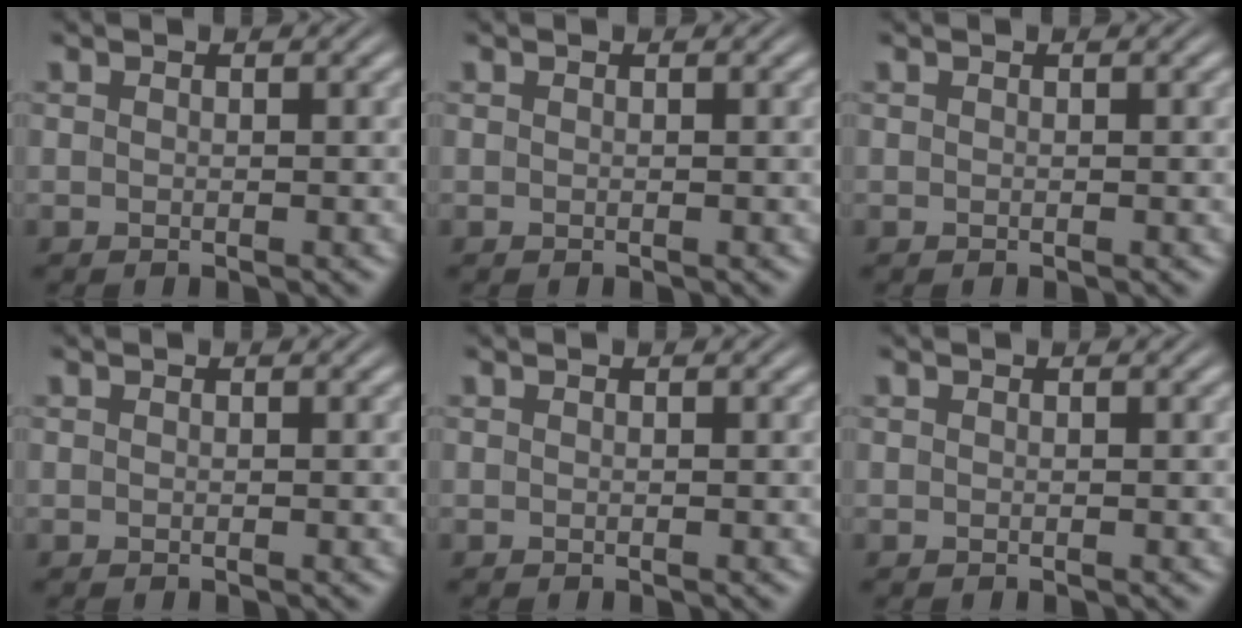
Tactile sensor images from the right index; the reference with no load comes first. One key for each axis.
{"total": 0.0}
{"total": 0.0}
{"total": 0.0}
{"total": 0.0}
{"total": 0.0}